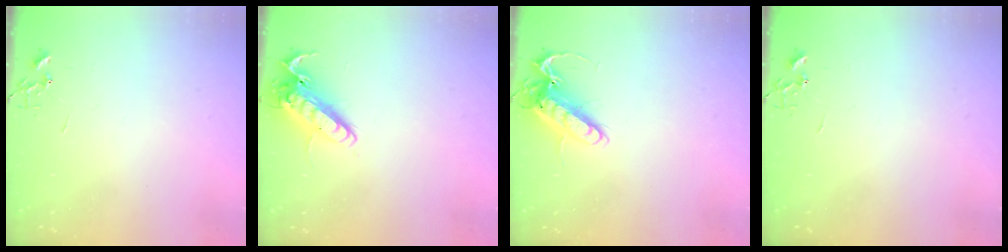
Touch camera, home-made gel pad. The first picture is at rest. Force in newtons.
{"total": 13.8, "press": 13.7, "slide": 2.0}
{"total": 14.4, "press": 14.2, "slide": 2.2}
{"total": 0.0}